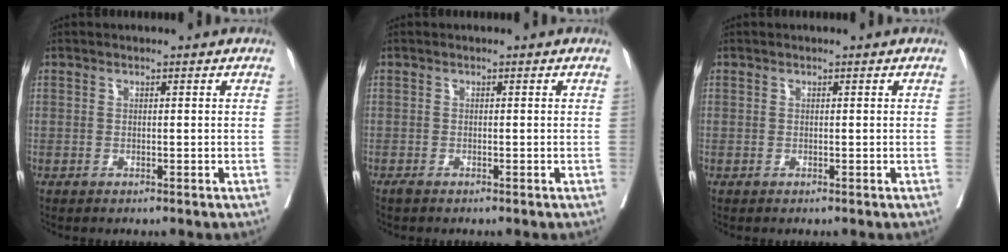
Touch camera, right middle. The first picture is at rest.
{"total": 0.5, "force": [-0.5, 0.1, 0.2], "torque": [-0.011, -0.003, -0.011]}
{"total": 0.0}